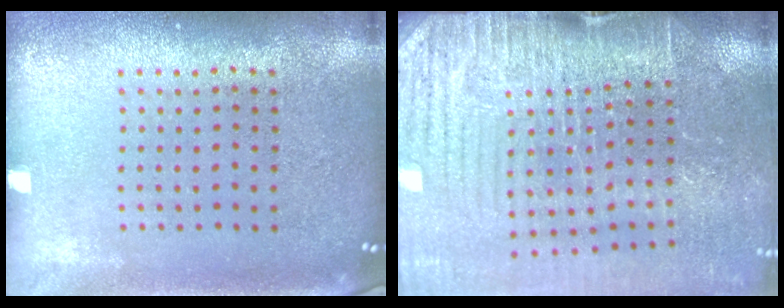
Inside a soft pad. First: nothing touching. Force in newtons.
{"total": 4.1, "press": 4.0, "slide": 0.9}